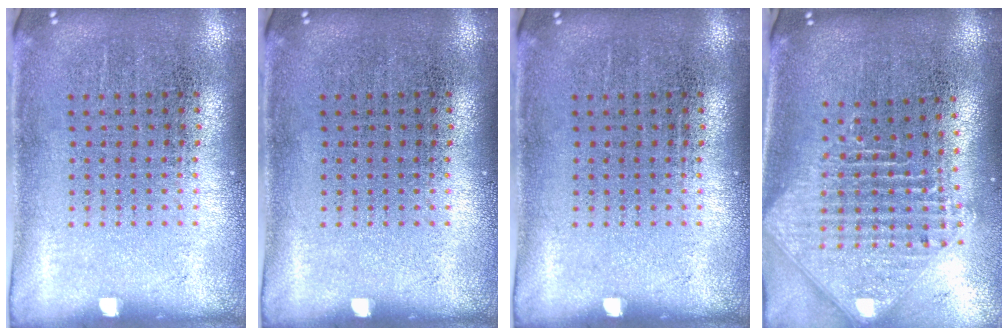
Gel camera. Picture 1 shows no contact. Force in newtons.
{"total": 0.0}
{"total": 0.0}
{"total": 2.5, "press": 1.8, "slide": 1.7}